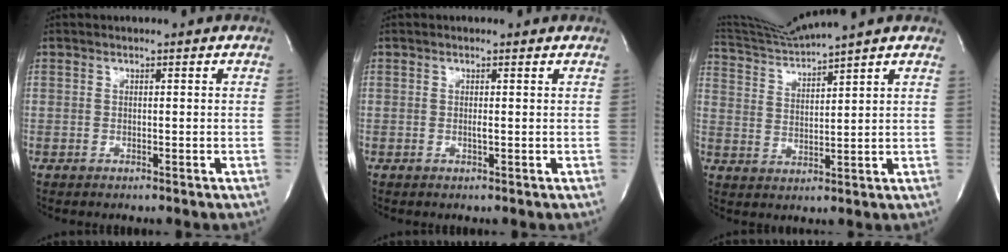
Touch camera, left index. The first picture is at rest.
{"total": 0.5, "force": [-0.1, 0.0, 0.5], "torque": [-0.016, -0.005, -0.005]}
{"total": 7.4, "force": [6.9, -2.2, 1.6], "torque": [-0.044, 0.000, 0.138]}